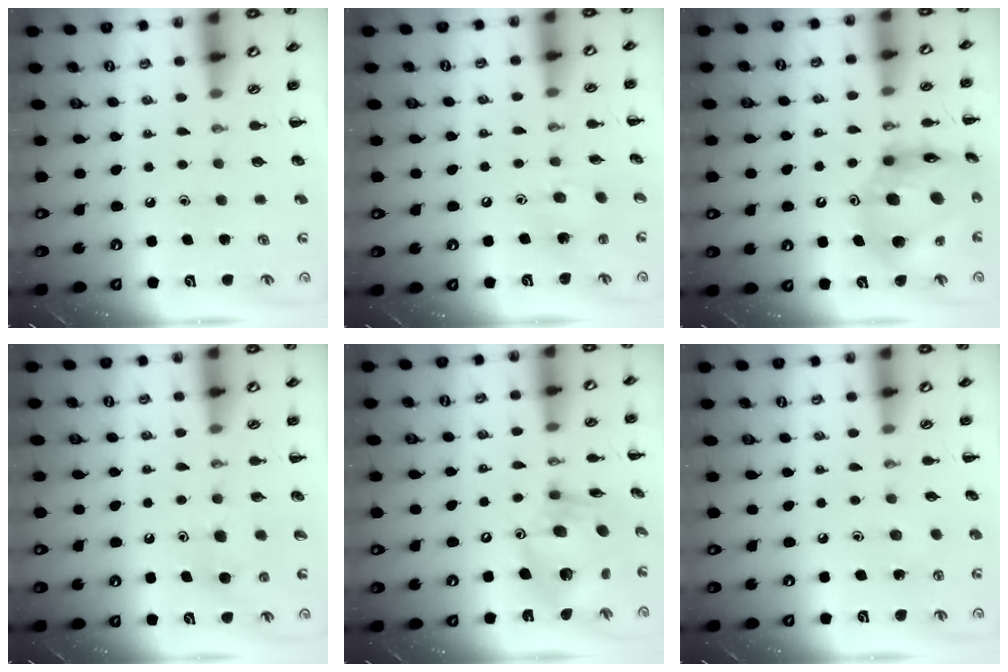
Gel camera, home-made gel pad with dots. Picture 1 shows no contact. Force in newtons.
{"total": 8.4, "press": 8.1, "slide": 2.1}
{"total": 17.1, "press": 16.3, "slide": 5.0}
{"total": 6.1, "press": 5.8, "slide": 1.7}
{"total": 14.0, "press": 13.3, "slide": 4.3}
{"total": 2.9, "press": 2.7, "slide": 0.8}